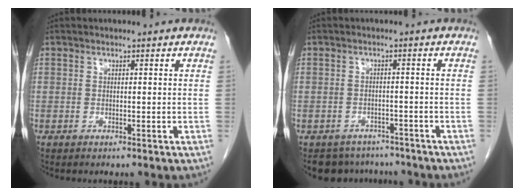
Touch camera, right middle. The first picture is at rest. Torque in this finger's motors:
{"motor_torque": [0.07, -0.07, -0.06, 0.01]}